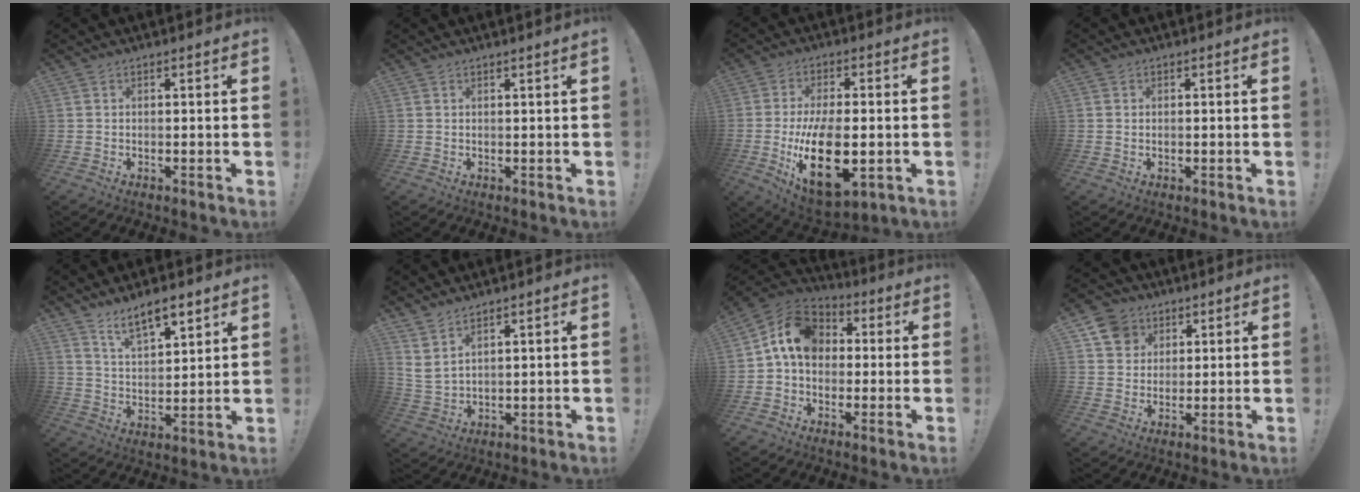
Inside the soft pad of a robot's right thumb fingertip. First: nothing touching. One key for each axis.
{"total": 1.1, "fx": 0.8, "fy": -0.4, "fz": 0.6, "tx": -0.002, "ty": -0.004, "tz": 0.012}
{"total": 19.5, "fx": -3.4, "fy": 9.6, "fz": 16.6, "tx": -0.300, "ty": -0.008, "tz": -0.046}
{"total": 0.5, "fx": 0.2, "fy": 0.5, "fz": 0.1, "tx": -0.004, "ty": 0.002, "tz": 0.003}
{"total": 9.3, "fx": 7.1, "fy": 3.2, "fz": 5.1, "tx": -0.076, "ty": -0.043, "tz": 0.128}
{"total": 4.1, "fx": 3.4, "fy": 0.9, "fz": 2.1, "tx": -0.047, "ty": -0.020, "tz": 0.066}
{"total": 12.8, "fx": 1.9, "fy": 9.7, "fz": 8.1, "tx": -0.128, "ty": 0.018, "tz": 0.042}
{"total": 8.8, "fx": 4.7, "fy": 7.1, "fz": 2.1, "tx": -0.027, "ty": -0.024, "tz": 0.095}